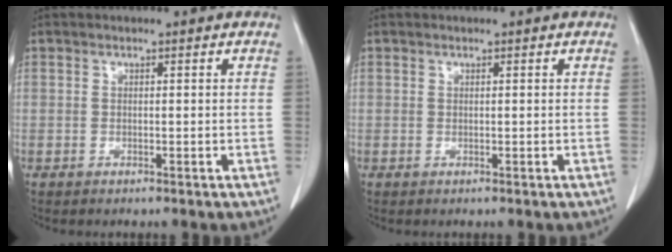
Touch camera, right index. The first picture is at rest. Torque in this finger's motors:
{"motor_torque": [0.09, 0.01, 0.02, 0.01]}